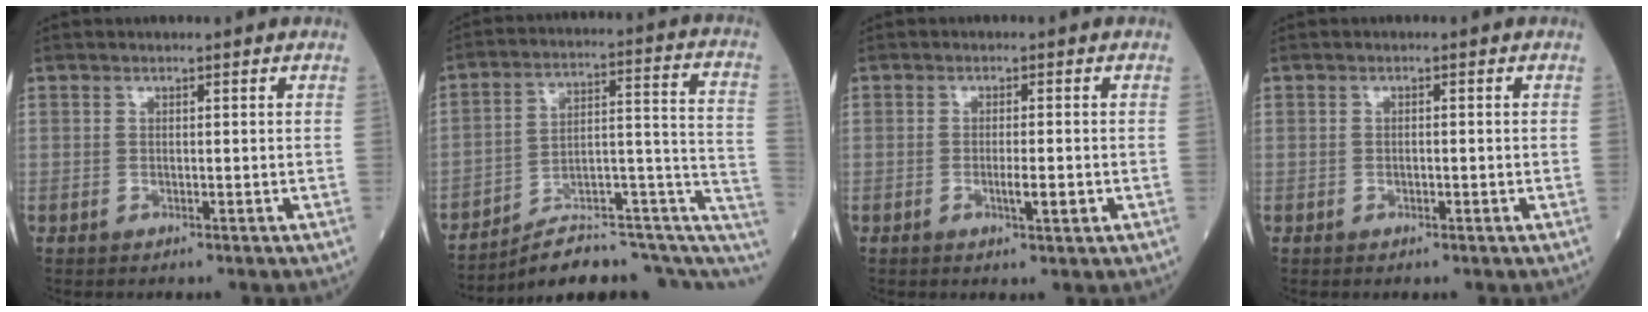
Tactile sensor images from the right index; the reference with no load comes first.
{"total": 21.6, "force": [-15.3, 6.1, 13.9], "torque": [-0.146, 0.059, -0.214]}
{"total": 1.3, "force": [-0.4, 0.4, 1.2], "torque": [-0.028, -0.001, -0.007]}
{"total": 1.0, "force": [-0.2, 0.7, 0.7], "torque": [-0.023, 0.003, -0.002]}